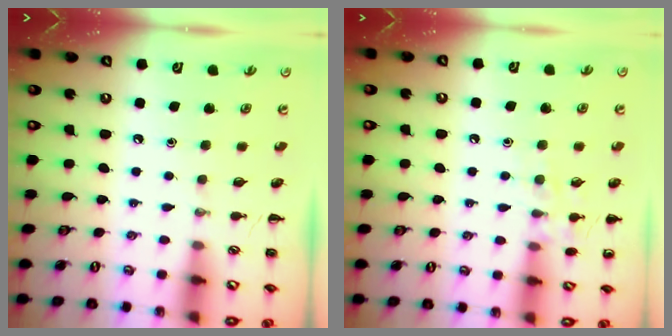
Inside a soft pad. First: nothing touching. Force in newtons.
{"total": 7.7, "press": 7.5, "slide": 1.4}